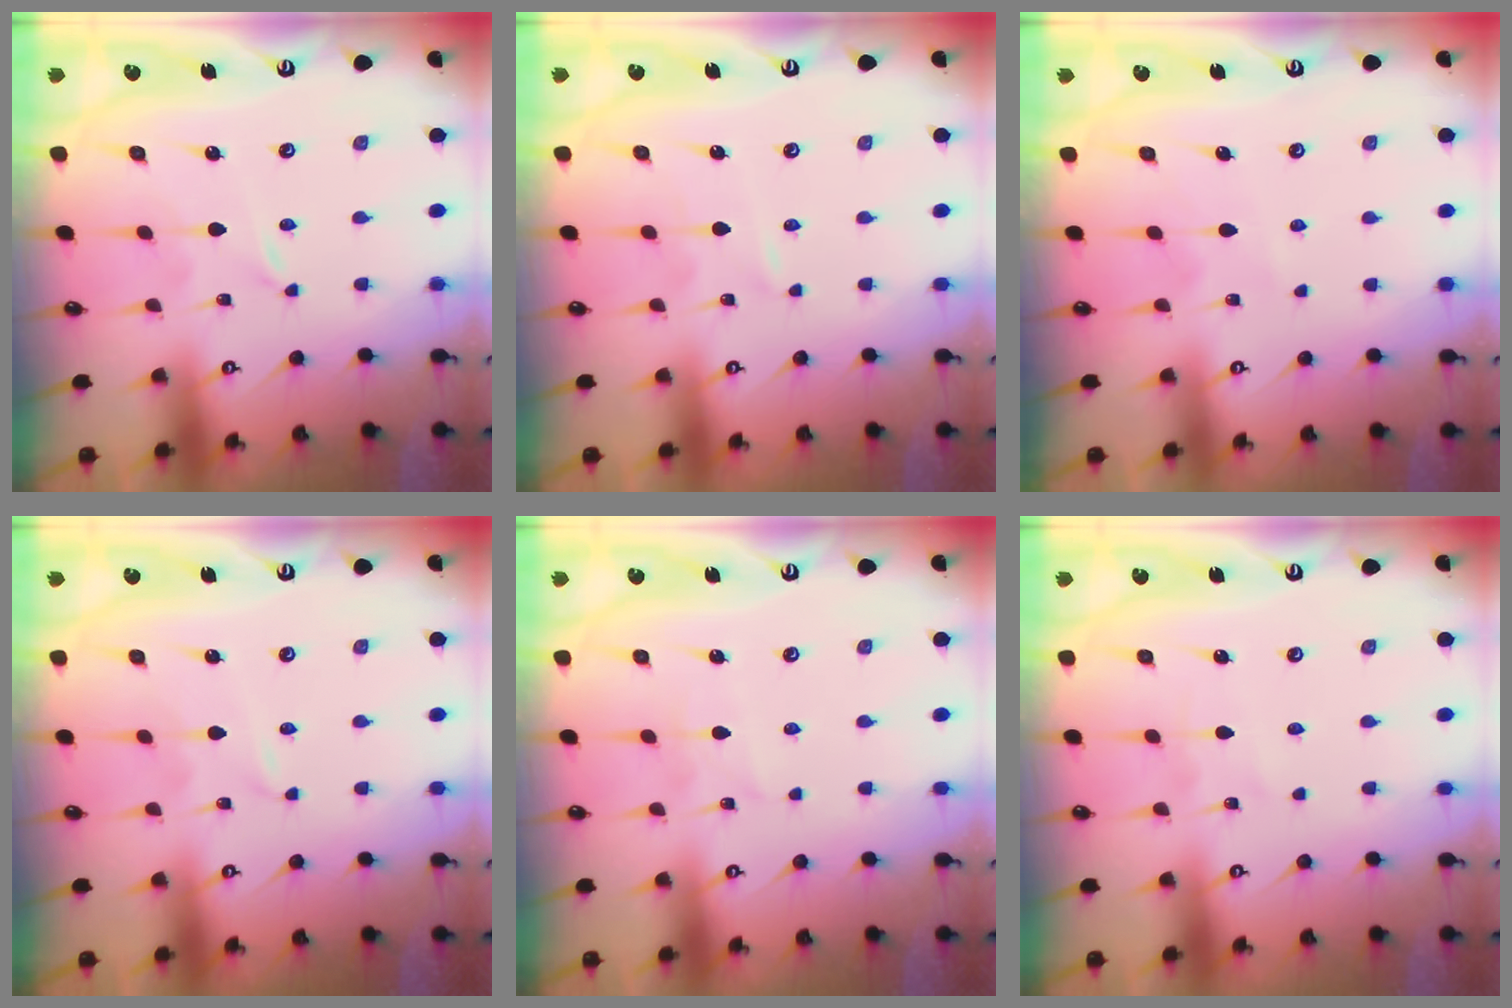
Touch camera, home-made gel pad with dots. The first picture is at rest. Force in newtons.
{"total": 1.6, "press": 1.6, "slide": 0.2}
{"total": 3.9, "press": 3.9, "slide": 0.4}
{"total": 1.0, "press": 1.0, "slide": 0.0}
{"total": 2.0, "press": 2.0, "slide": 0.2}
{"total": 1.1, "press": 1.1, "slide": 0.0}